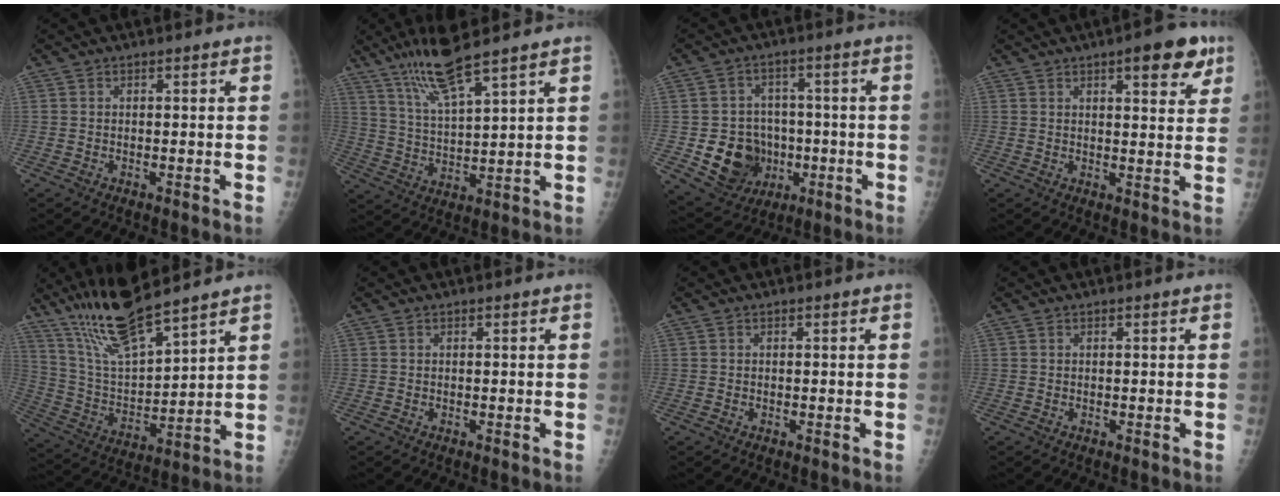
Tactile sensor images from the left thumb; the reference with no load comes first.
{"total": 10.6, "force": [7.7, 0.9, 7.1], "torque": [-0.137, -0.040, 0.156]}
{"total": 12.4, "force": [-2.6, 10.6, 5.8], "torque": [-0.058, 0.012, -0.028]}
{"total": 8.4, "force": [4.6, 2.8, 6.4], "torque": [-0.060, -0.017, 0.056]}
{"total": 15.4, "force": [12.2, 2.6, 8.9], "torque": [-0.157, -0.063, 0.243]}
{"total": 0.0}
{"total": 0.0}
{"total": 0.0}